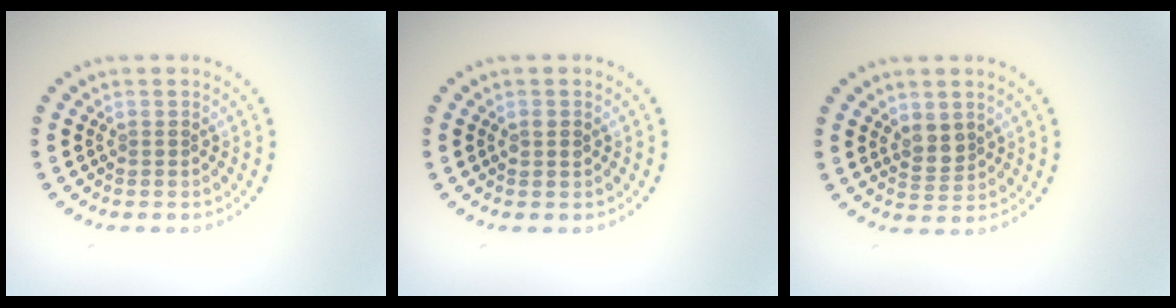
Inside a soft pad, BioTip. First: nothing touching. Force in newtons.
{"total": 1.2, "press": 1.2, "slide": 0.1}
{"total": 2.2, "press": 2.0, "slide": 0.9}